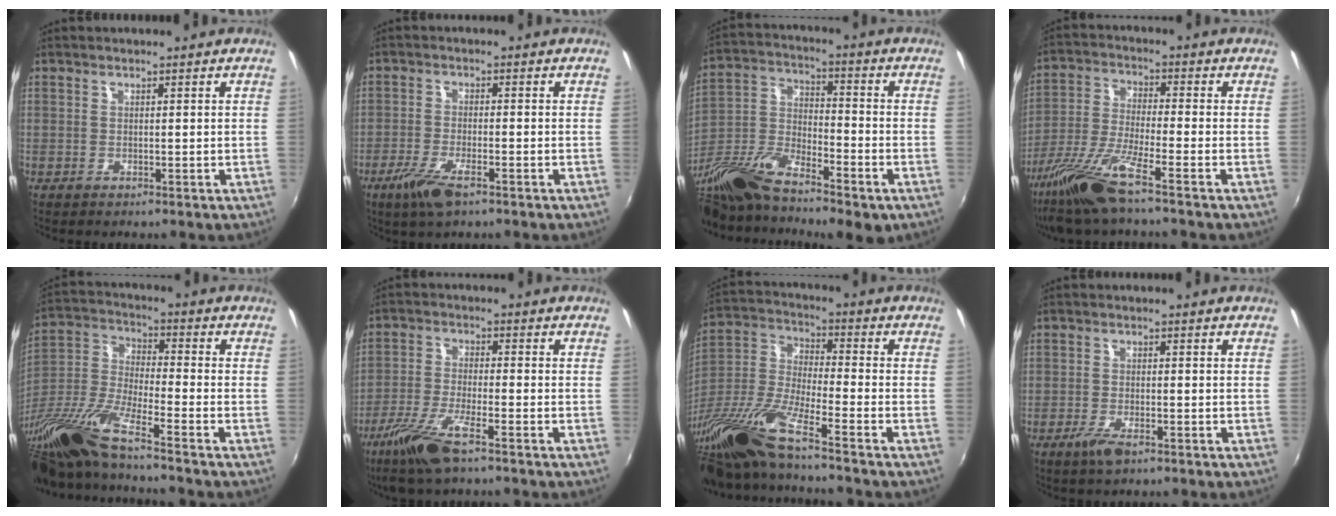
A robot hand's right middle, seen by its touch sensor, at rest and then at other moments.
{"total": 6.4, "force": [-4.1, 1.6, 4.7], "torque": [-0.113, -0.015, -0.077]}
{"total": 16.7, "force": [-11.6, 5.4, 10.8], "torque": [-0.228, -0.035, -0.222]}
{"total": 11.1, "force": [-8.2, 0.0, 7.5], "torque": [-0.161, -0.022, -0.161]}
{"total": 18.2, "force": [-13.9, 1.0, 11.7], "torque": [-0.239, -0.043, -0.278]}
{"total": 10.0, "force": [-6.7, 1.4, 7.3], "torque": [-0.164, -0.022, -0.131]}
{"total": 17.4, "force": [-13.5, 0.6, 10.9], "torque": [-0.222, -0.037, -0.271]}
{"total": 3.8, "force": [-2.5, 1.1, 2.6], "torque": [-0.063, -0.009, -0.049]}